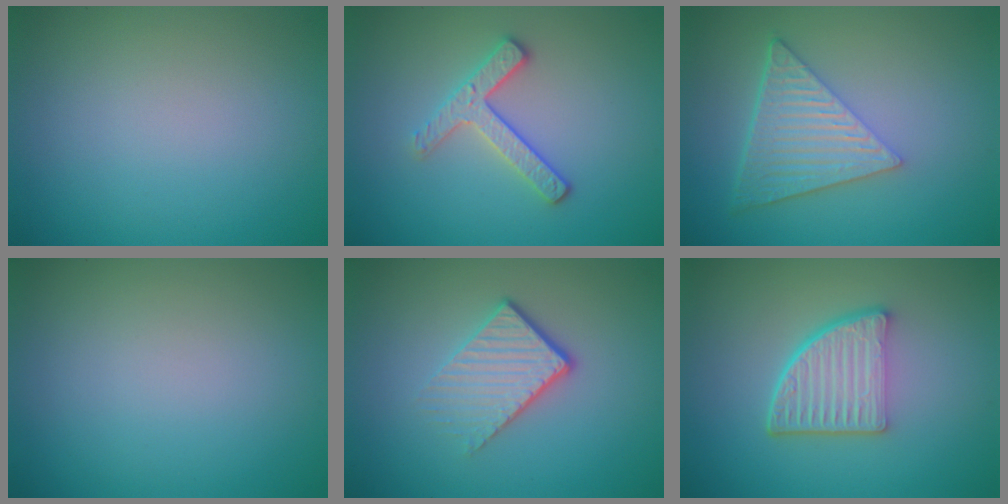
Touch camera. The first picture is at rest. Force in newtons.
{"total": 2.8, "press": 2.6, "slide": 1.1}
{"total": 6.5, "press": 4.5, "slide": 4.7}
{"total": 0.0}
{"total": 3.9, "press": 2.6, "slide": 3.0}
{"total": 5.4, "press": 3.9, "slide": 3.8}